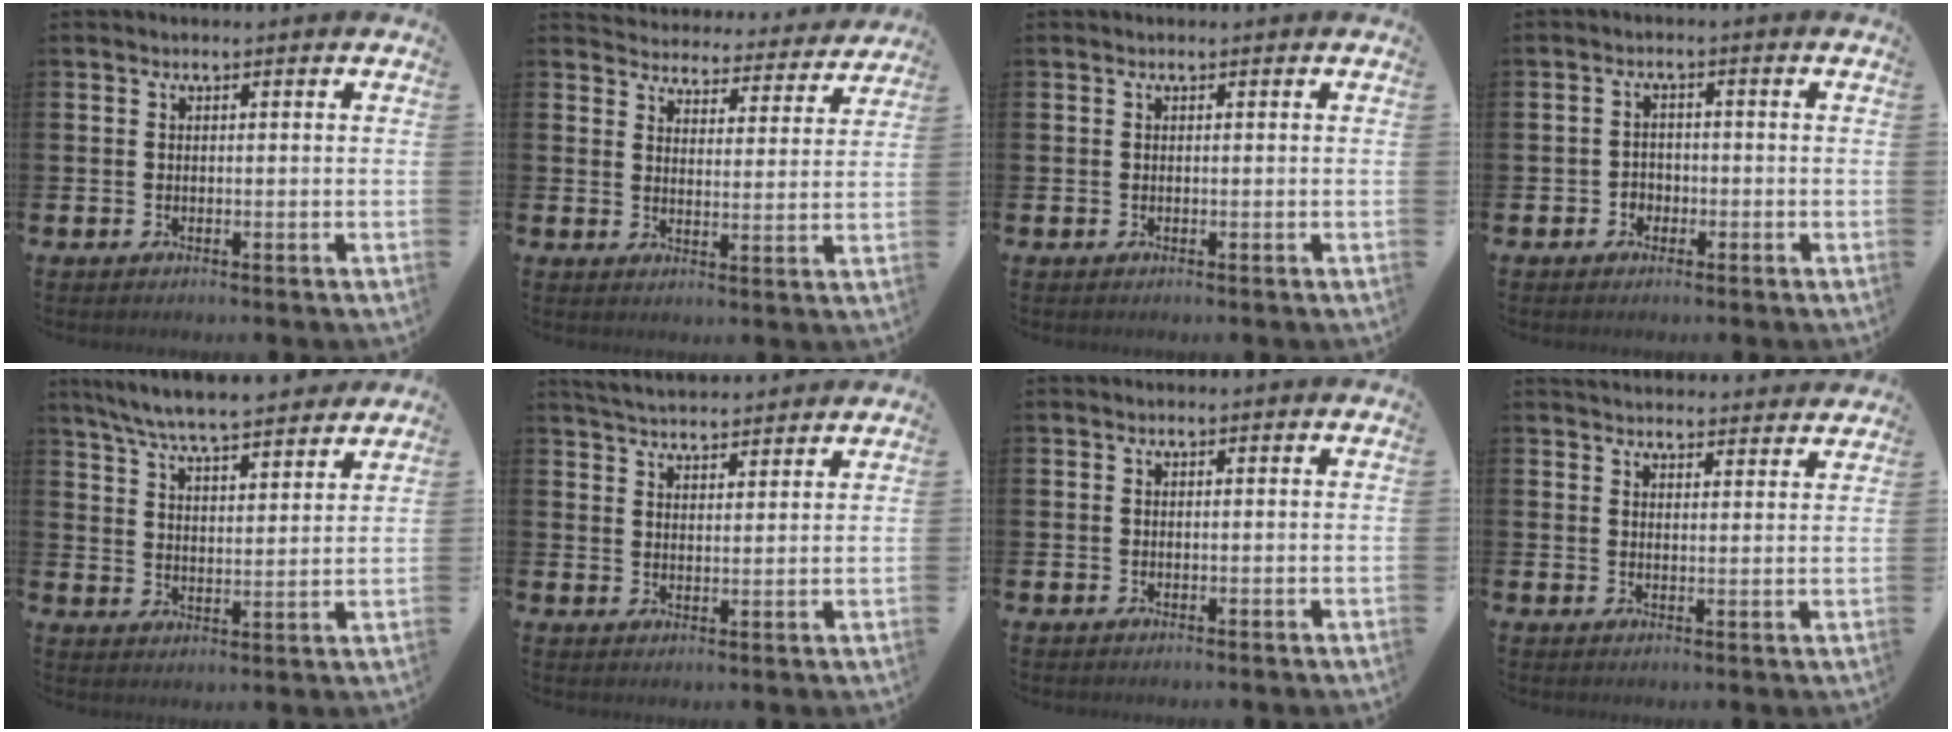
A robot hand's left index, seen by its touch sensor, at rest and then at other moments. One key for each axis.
{"total": 4.4, "fx": 4.3, "fy": 0.9, "fz": 0.0, "tx": -0.008, "ty": -0.042, "tz": 0.069}
{"total": 0.0}
{"total": 1.9, "fx": -1.0, "fy": 1.6, "fz": 0.4, "tx": -0.008, "ty": 0.002, "tz": -0.024}
{"total": 7.4, "fx": 7.1, "fy": 0.4, "fz": 2.1, "tx": -0.068, "ty": -0.042, "tz": 0.128}
{"total": 4.3, "fx": 4.3, "fy": 0.2, "fz": 0.1, "tx": -0.010, "ty": -0.027, "tz": 0.077}
{"total": 0.0}
{"total": 3.6, "fx": 3.6, "fy": 0.4, "fz": 0.0, "tx": -0.004, "ty": -0.022, "tz": 0.066}